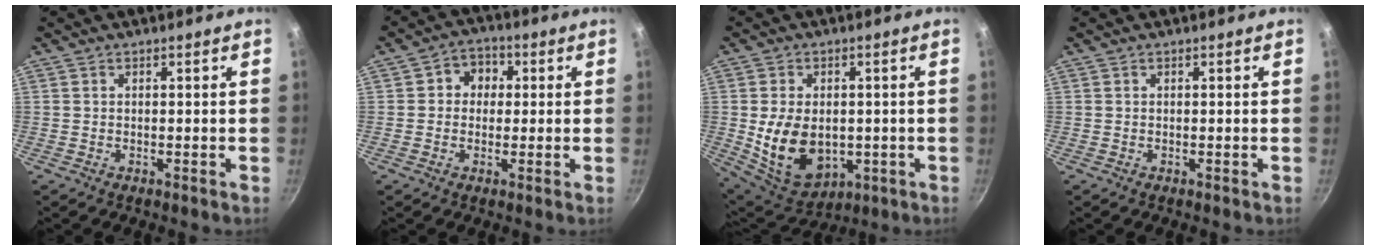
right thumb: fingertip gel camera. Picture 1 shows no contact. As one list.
[{"total": 5.0, "force": [0.3, 4.5, 2.3], "torque": [-0.002, 0.010, -0.010]}, {"total": 13.5, "force": [-1.0, 9.4, 9.6], "torque": [-0.153, -0.014, 0.009]}, {"total": 0.0}]